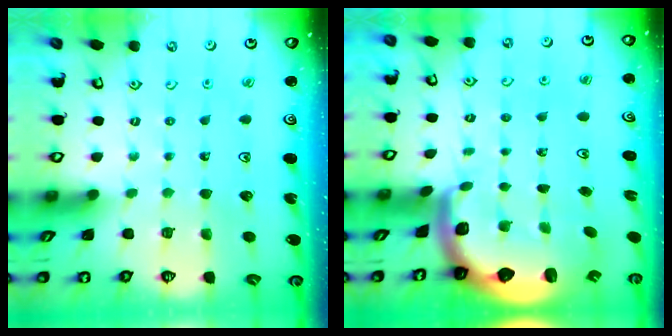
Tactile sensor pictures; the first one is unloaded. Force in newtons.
{"total": 3.2, "press": 3.0, "slide": 1.0}